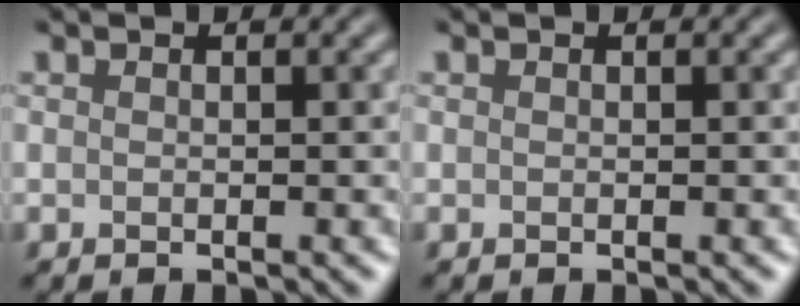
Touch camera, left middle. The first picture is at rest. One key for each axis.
{"total": 0.0}